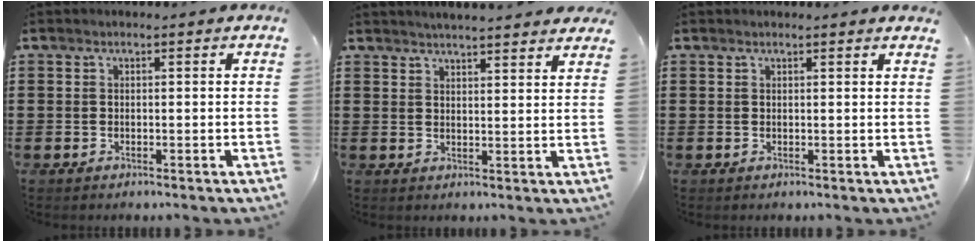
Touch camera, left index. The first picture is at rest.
{"total": 3.2, "force": [3.1, -0.3, 0.2], "torque": [-0.014, -0.012, 0.056]}
{"total": 0.9, "force": [0.8, -0.1, 0.4], "torque": [-0.008, -0.002, 0.017]}